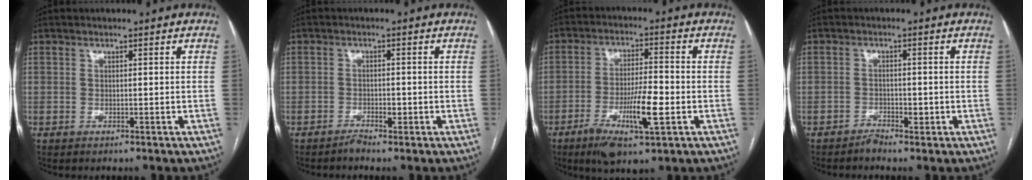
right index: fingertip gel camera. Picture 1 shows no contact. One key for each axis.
{"total": 1.7, "fx": -1.2, "fy": 0.5, "fz": 1.1, "tx": -0.016, "ty": 0.002, "tz": -0.018}
{"total": 10.1, "fx": -3.8, "fy": 1.5, "fz": 9.2, "tx": -0.170, "ty": -0.010, "tz": -0.062}
{"total": 1.5, "fx": -1.2, "fy": 0.8, "fz": 0.6, "tx": -0.007, "ty": 0.003, "tz": -0.018}